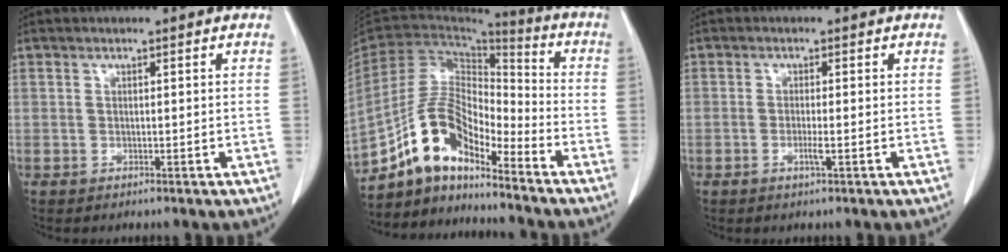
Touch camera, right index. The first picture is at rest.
{"total": 12.0, "force": [-9.4, 3.9, 6.2], "torque": [-0.121, 0.036, -0.176]}
{"total": 1.7, "force": [-0.6, 0.0, 1.6], "torque": [-0.028, -0.002, -0.010]}